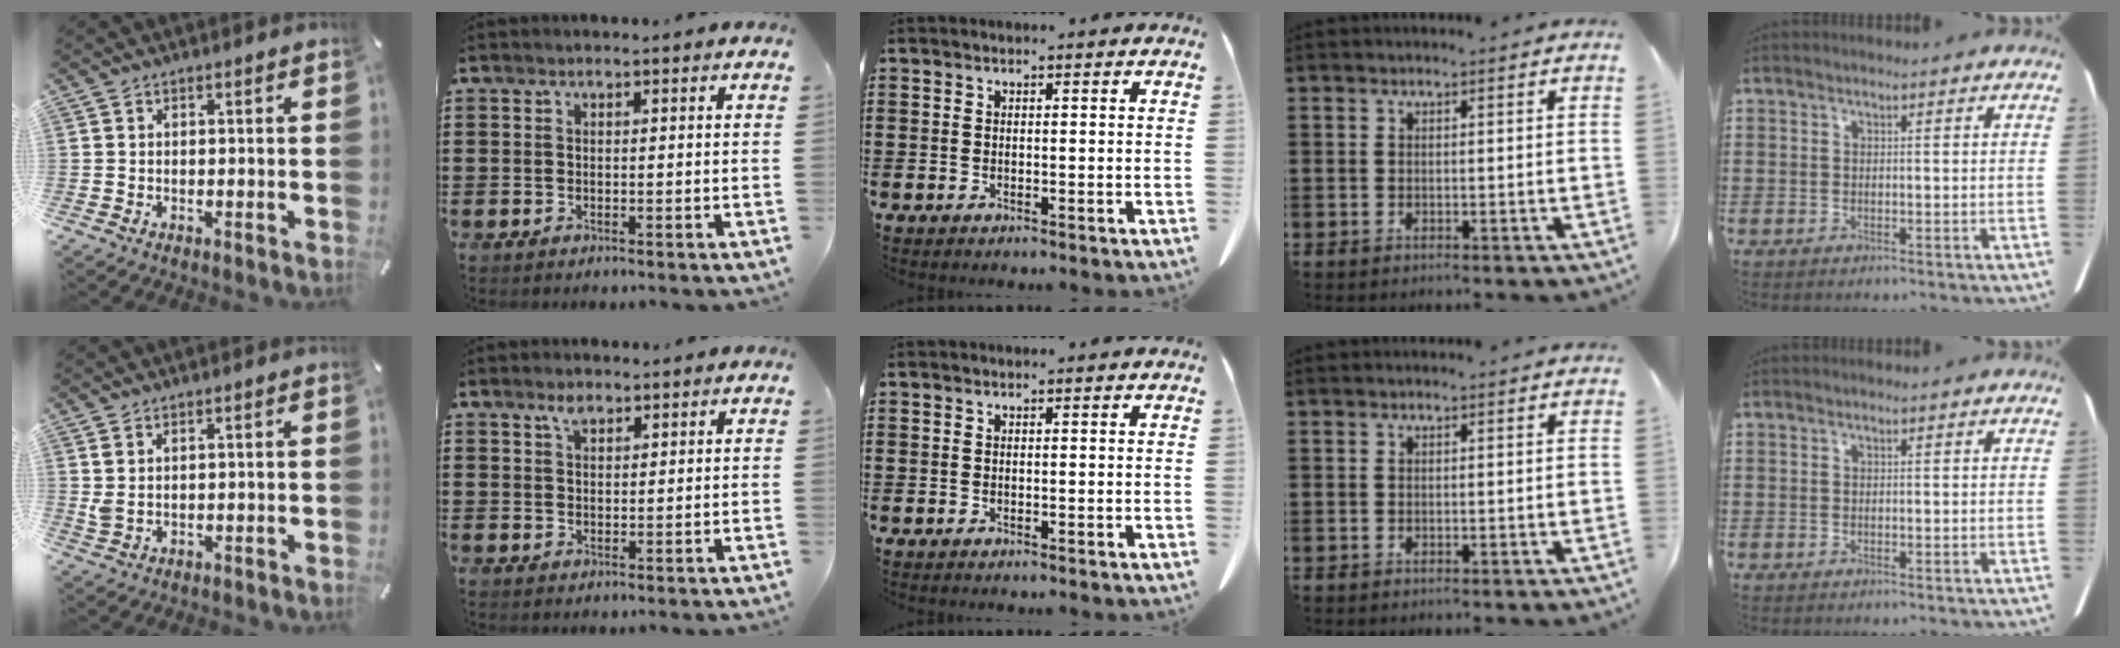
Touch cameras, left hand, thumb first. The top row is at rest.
{"thumb": {"total": 2.2, "force": [1.1, 1.0, 1.6], "torque": [-0.032, 0.001, 0.019]}, "index": {"total": 2.2, "force": [1.6, 1.0, 1.0], "torque": [-0.017, -0.003, 0.030]}}